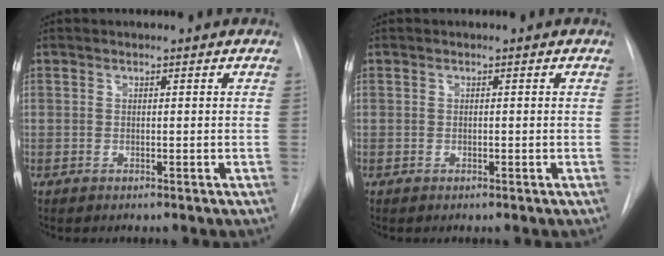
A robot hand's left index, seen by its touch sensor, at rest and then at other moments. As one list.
[{"total": 0.0}]